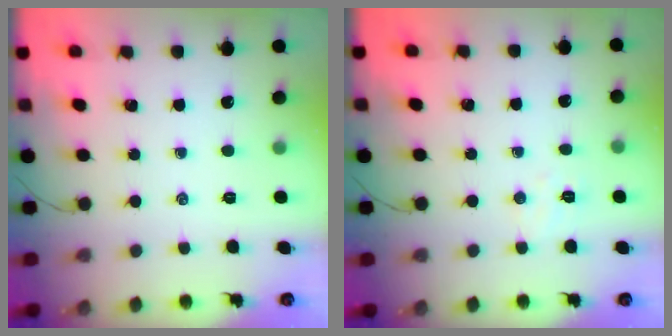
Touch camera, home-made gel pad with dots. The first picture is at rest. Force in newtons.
{"total": 4.0, "press": 3.9, "slide": 0.9}